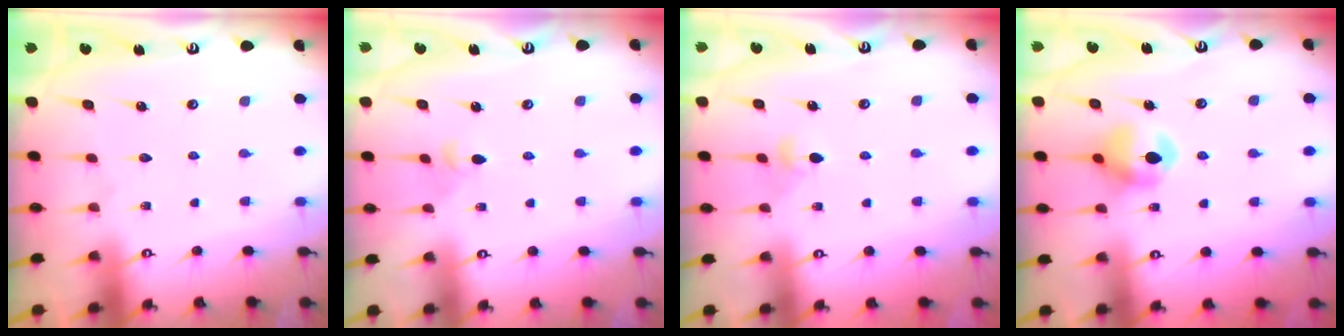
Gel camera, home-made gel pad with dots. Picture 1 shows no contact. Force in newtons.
{"total": 3.2, "press": 3.1, "slide": 0.8}
{"total": 2.8, "press": 2.7, "slide": 0.4}
{"total": 7.9, "press": 7.8, "slide": 0.6}